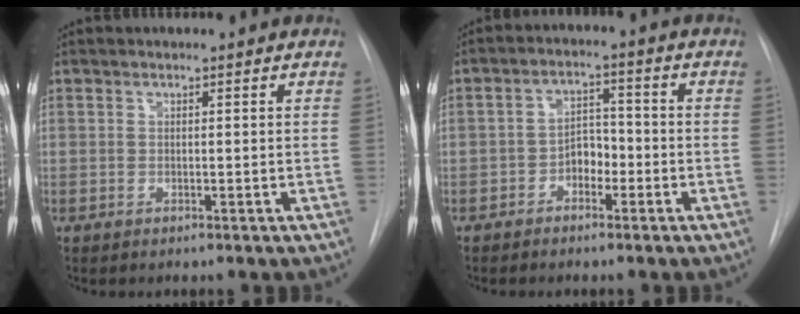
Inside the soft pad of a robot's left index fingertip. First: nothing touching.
{"total": 4.1, "force": [-2.0, 2.5, 2.6], "torque": [-0.041, 0.013, -0.039]}